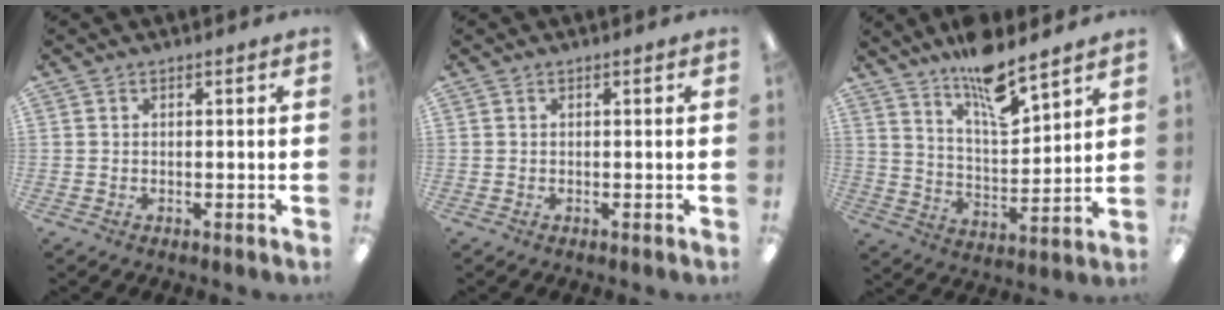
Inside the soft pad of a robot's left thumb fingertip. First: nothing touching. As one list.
[{"total": 0.0}, {"total": 12.3, "force": [10.0, 3.1, 6.5], "torque": [-0.108, -0.068, 0.173]}]